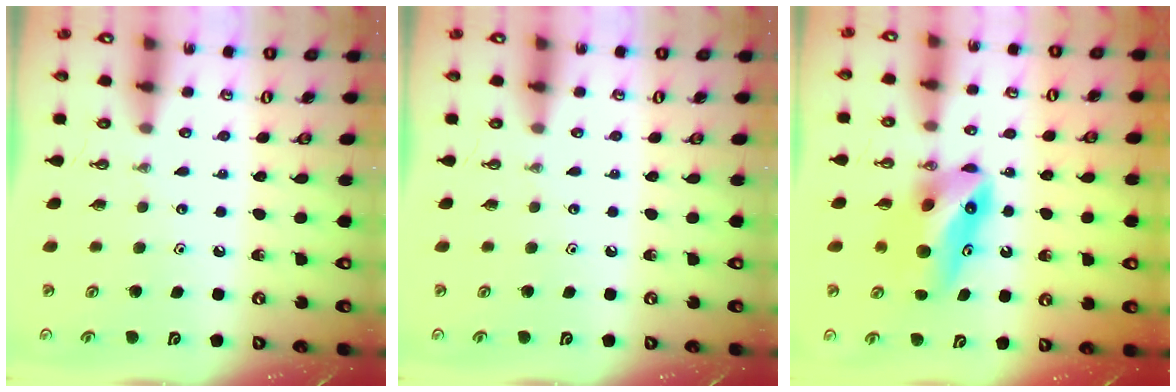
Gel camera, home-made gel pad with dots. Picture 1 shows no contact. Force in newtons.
{"total": 0.0}
{"total": 9.7, "press": 9.6, "slide": 1.4}